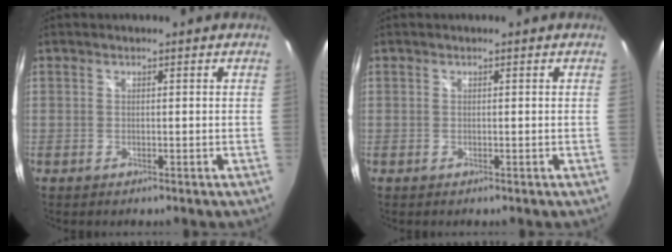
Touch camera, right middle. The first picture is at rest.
{"total": 0.0}